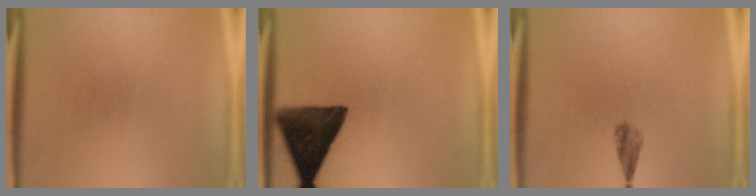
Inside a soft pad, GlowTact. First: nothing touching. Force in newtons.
{"total": 13.1}
{"total": 2.0}